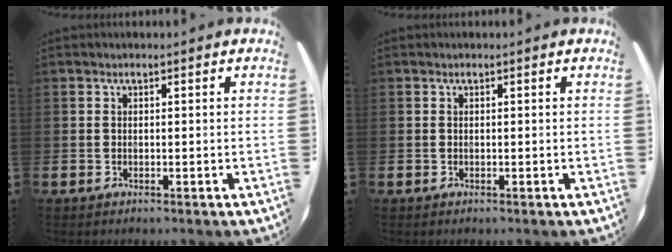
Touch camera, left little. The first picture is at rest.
{"total": 0.0}